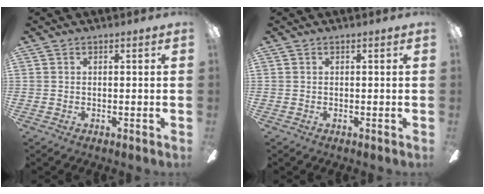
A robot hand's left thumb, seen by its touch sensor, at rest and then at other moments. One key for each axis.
{"total": 0.0}